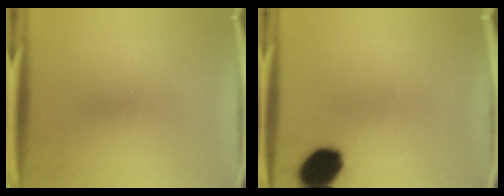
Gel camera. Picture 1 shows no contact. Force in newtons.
{"total": 12.0}